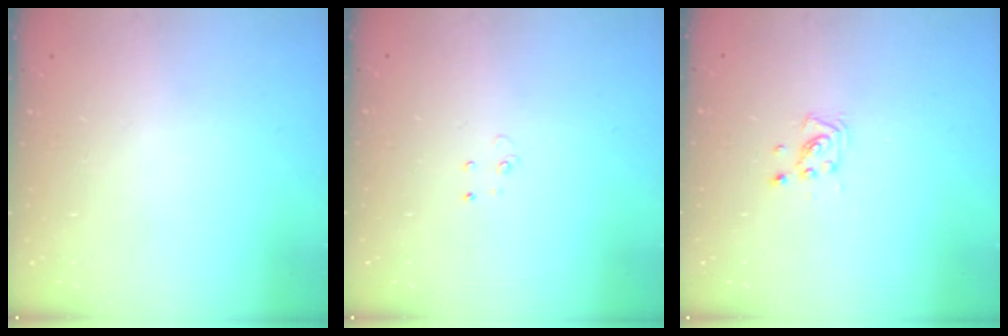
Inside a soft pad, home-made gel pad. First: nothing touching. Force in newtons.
{"total": 2.7, "press": 2.7, "slide": 0.2}
{"total": 4.6, "press": 4.4, "slide": 1.4}